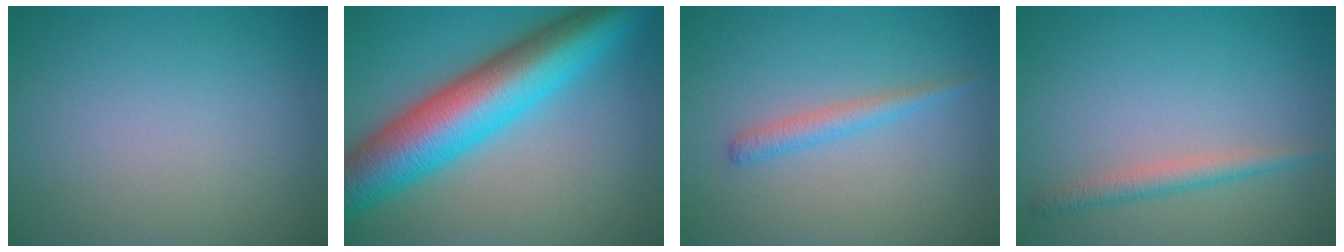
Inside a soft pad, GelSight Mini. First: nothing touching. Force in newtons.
{"total": 12.3, "press": 12.3, "slide": 0.2}
{"total": 1.9, "press": 1.8, "slide": 0.1}
{"total": 2.0, "press": 2.0, "slide": 0.1}